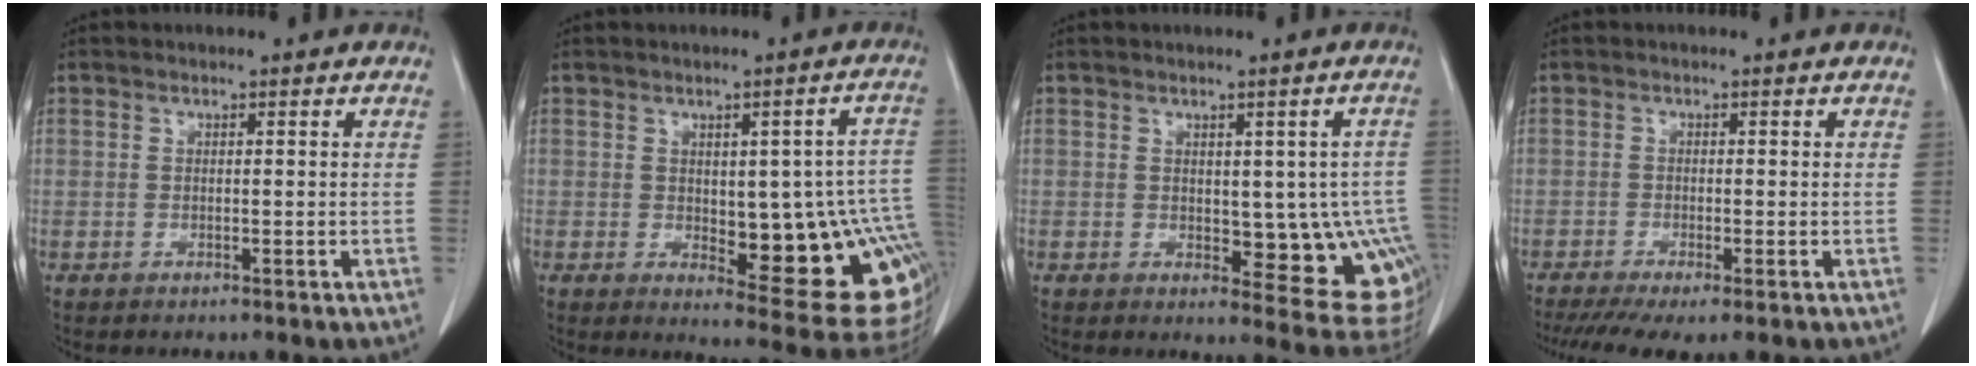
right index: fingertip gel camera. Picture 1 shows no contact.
{"total": 18.2, "force": [-2.0, 5.4, 17.3], "torque": [-0.137, 0.019, 0.002]}
{"total": 11.0, "force": [-0.8, 4.7, 9.9], "torque": [-0.092, -0.002, 0.003]}
{"total": 6.6, "force": [-4.6, 1.1, 4.6], "torque": [-0.073, -0.016, -0.076]}